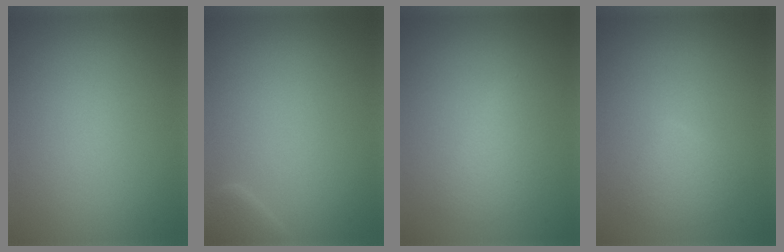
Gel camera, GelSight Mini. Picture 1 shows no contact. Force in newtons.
{"total": 1.7, "press": 1.7, "slide": 0.2}
{"total": 2.3, "press": 2.3, "slide": 0.1}
{"total": 2.1, "press": 2.1, "slide": 0.1}